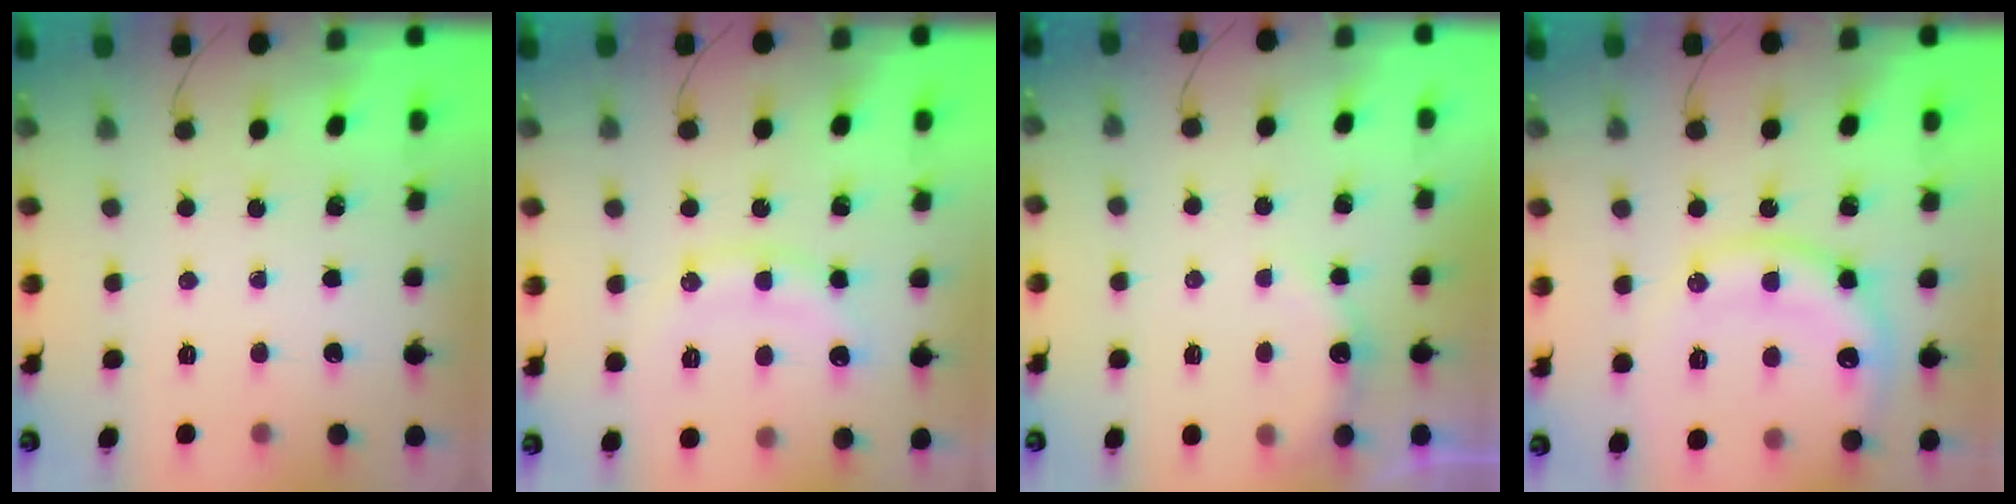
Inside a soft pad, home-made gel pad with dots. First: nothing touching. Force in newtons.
{"total": 11.0, "press": 11.0, "slide": 0.6}
{"total": 6.8, "press": 6.6, "slide": 1.3}
{"total": 16.3, "press": 16.2, "slide": 1.7}